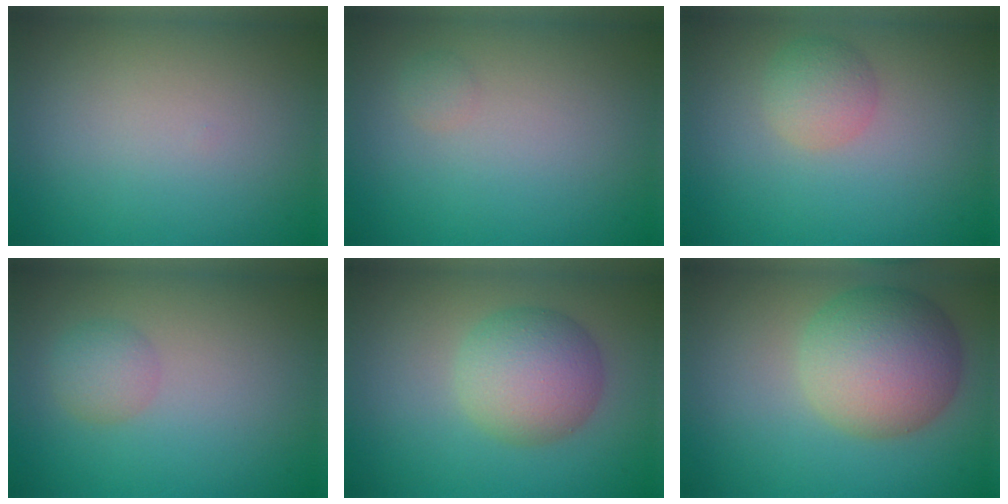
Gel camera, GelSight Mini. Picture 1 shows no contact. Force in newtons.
{"total": 0.6, "press": 0.6, "slide": 0.0}
{"total": 2.2, "press": 2.2, "slide": 0.1}
{"total": 1.6, "press": 1.6, "slide": 0.2}
{"total": 5.1, "press": 5.1, "slide": 0.2}
{"total": 7.3, "press": 7.3, "slide": 0.2}